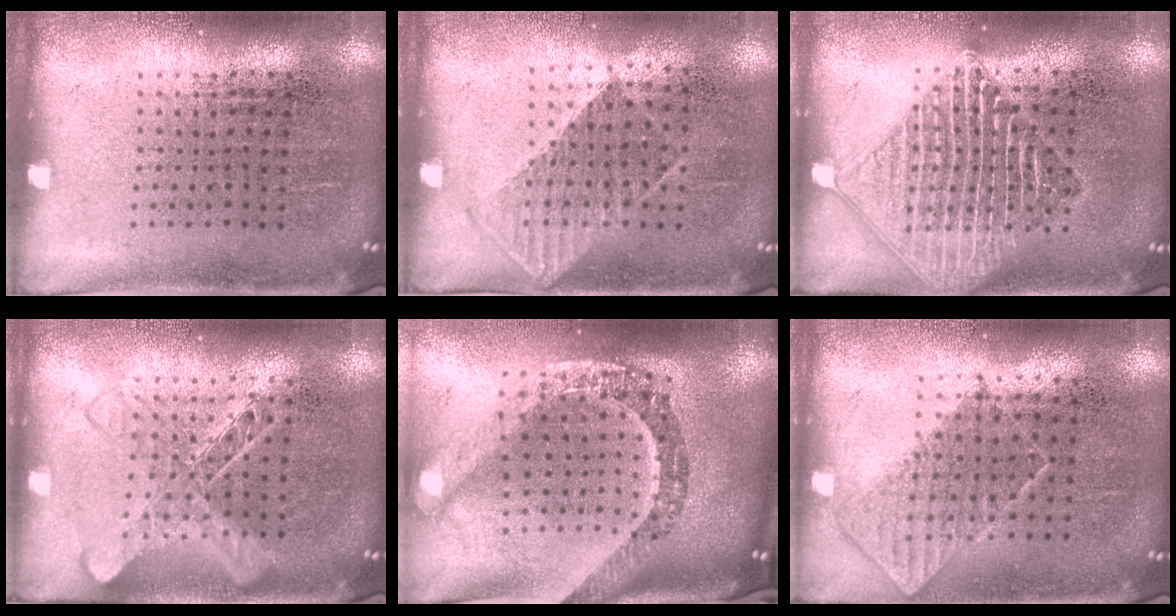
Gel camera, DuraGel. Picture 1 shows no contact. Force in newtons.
{"total": 1.0, "press": 0.9, "slide": 0.5}
{"total": 3.3, "press": 3.2, "slide": 0.5}
{"total": 1.4, "press": 1.4, "slide": 0.2}
{"total": 3.2, "press": 2.4, "slide": 2.2}
{"total": 0.7, "press": 0.7, "slide": 0.2}